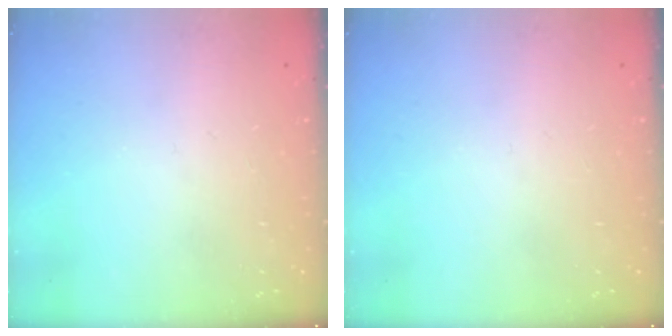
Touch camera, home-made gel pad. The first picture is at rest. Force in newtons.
{"total": 0.0}